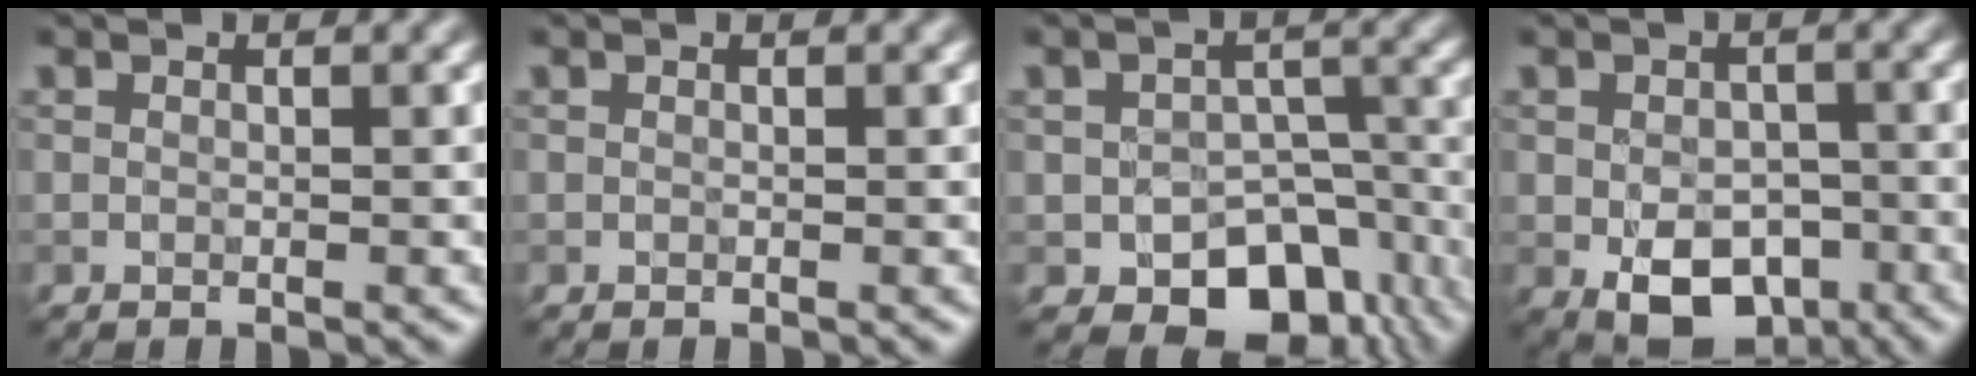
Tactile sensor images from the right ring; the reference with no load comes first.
{"total": 0.0}
{"total": 9.3, "force": [-3.9, 6.3, 5.6], "torque": [-0.069, -0.024, -0.040]}
{"total": 6.8, "force": [-2.3, 4.4, 4.6], "torque": [-0.082, -0.012, -0.030]}